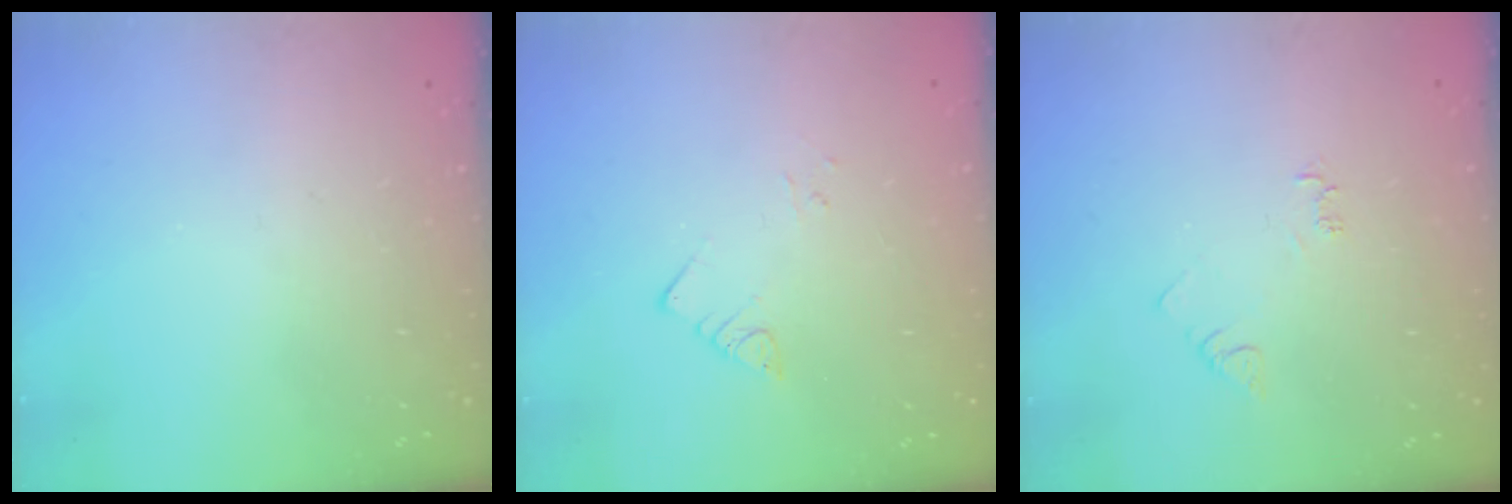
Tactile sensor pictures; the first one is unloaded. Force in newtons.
{"total": 2.8, "press": 2.8, "slide": 0.2}
{"total": 3.9, "press": 3.9, "slide": 0.5}